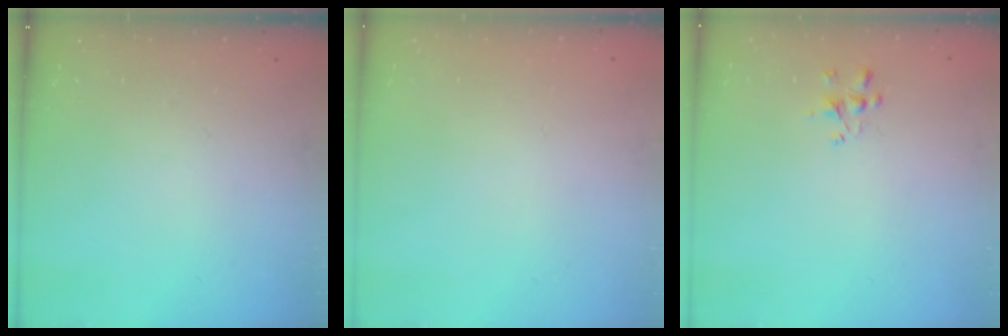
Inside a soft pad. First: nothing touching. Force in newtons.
{"total": 1.7, "press": 1.7, "slide": 0.2}
{"total": 1.2, "press": 1.1, "slide": 0.5}